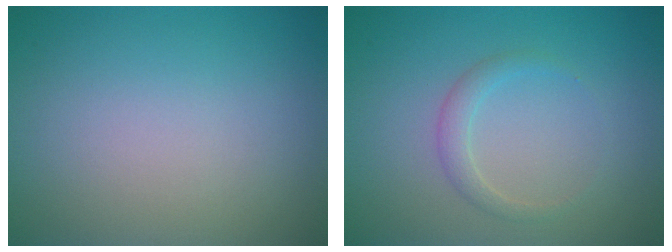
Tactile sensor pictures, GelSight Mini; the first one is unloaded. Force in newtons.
{"total": 1.4, "press": 1.4, "slide": 0.1}